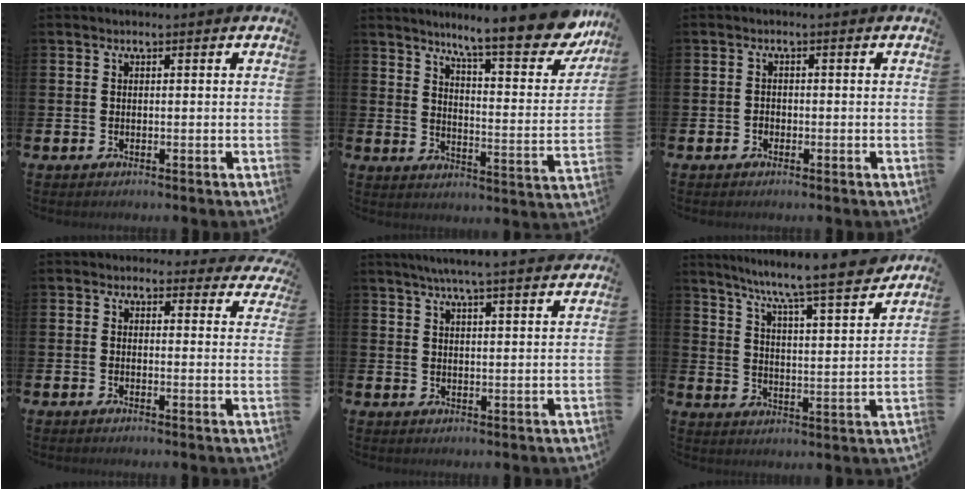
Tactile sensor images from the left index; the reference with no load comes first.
{"total": 11.3, "force": [9.2, 1.6, 6.2], "torque": [-0.107, -0.067, 0.147]}
{"total": 0.9, "force": [-0.5, 0.7, 0.1], "torque": [-0.002, 0.003, -0.012]}
{"total": 2.3, "force": [2.1, 1.1, -0.1], "torque": [0.004, -0.012, 0.032]}
{"total": 5.5, "force": [5.1, -0.6, 1.8], "torque": [-0.045, -0.022, 0.090]}
{"total": 8.5, "force": [7.8, -0.4, 3.4], "torque": [-0.093, -0.064, 0.128]}